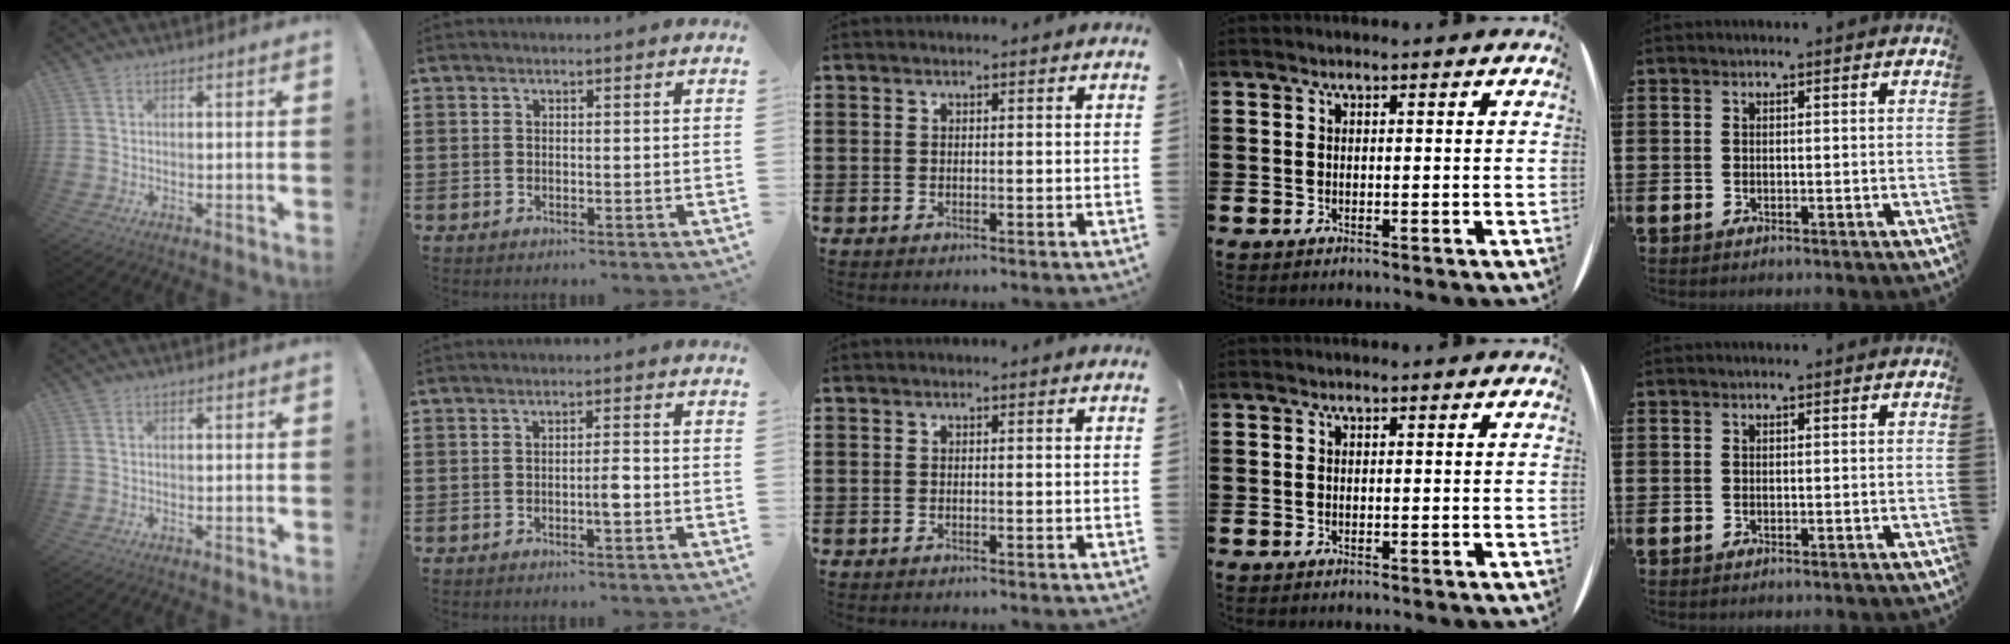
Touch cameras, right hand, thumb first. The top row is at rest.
{"index": {"total": 2.6, "force": [-0.8, 0.4, 2.5], "torque": [-0.044, 0.003, -0.016]}}